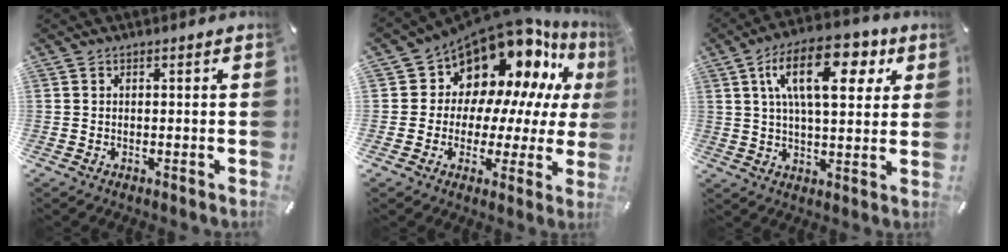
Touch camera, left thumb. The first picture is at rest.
{"total": 13.6, "force": [10.0, 8.3, 3.7], "torque": [-0.066, -0.108, 0.179]}
{"total": 17.4, "force": [7.1, 8.3, 13.6], "torque": [-0.222, -0.001, 0.115]}